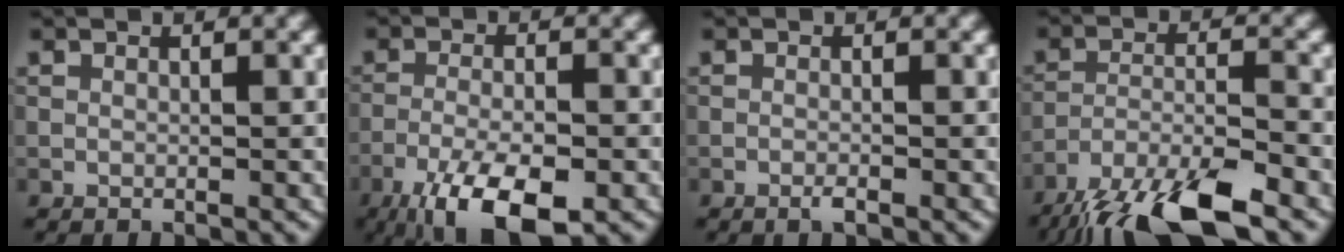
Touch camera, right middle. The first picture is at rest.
{"total": 8.9, "force": [-5.5, 2.8, 6.3], "torque": [-0.119, -0.024, -0.097]}
{"total": 0.8, "force": [-0.5, 0.1, 0.6], "torque": [-0.010, -0.001, -0.011]}
{"total": 10.4, "force": [-8.0, 2.7, 6.1], "torque": [-0.115, -0.013, -0.147]}